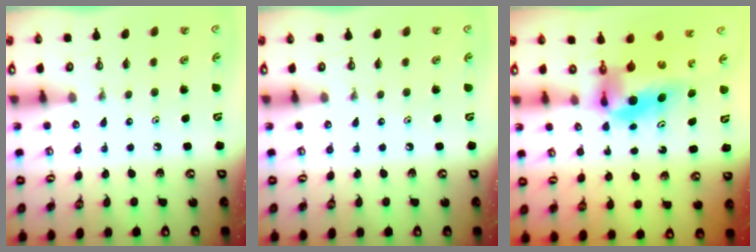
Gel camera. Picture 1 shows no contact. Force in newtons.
{"total": 0.0}
{"total": 8.0, "press": 7.4, "slide": 2.9}